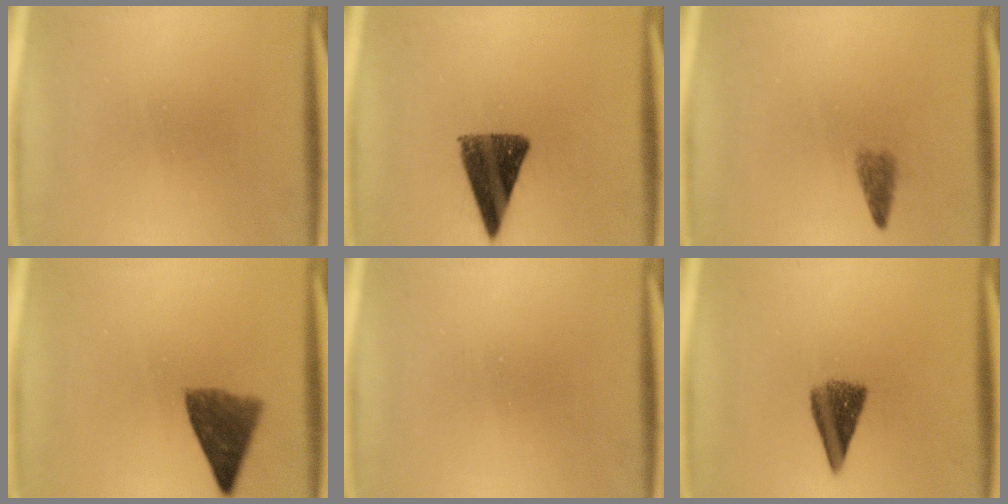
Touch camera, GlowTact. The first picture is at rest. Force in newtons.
{"total": 11.1}
{"total": 2.2}
{"total": 7.2}
{"total": 0.0}
{"total": 6.1}